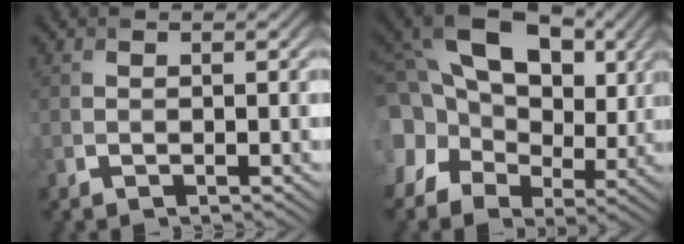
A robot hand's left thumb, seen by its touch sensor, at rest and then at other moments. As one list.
[{"total": 20.8, "force": [4.9, 16.0, 12.3], "torque": [-0.300, 0.029, 0.085]}]